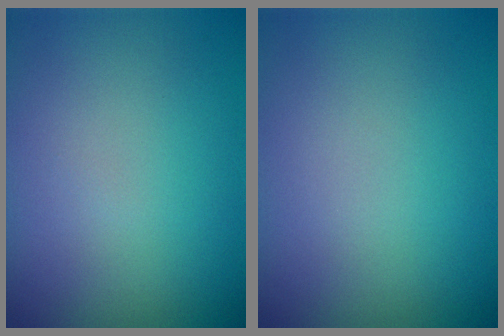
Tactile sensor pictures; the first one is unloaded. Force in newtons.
{"total": 0.0}